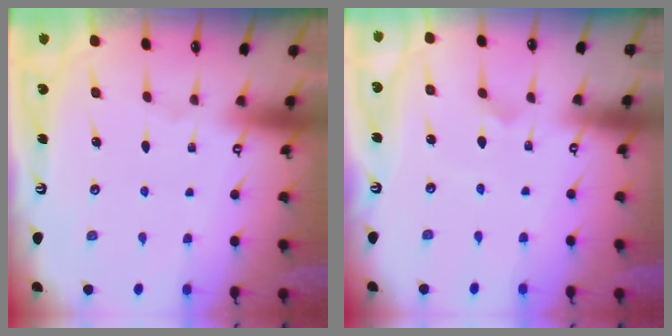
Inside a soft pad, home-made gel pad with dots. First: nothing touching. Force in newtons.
{"total": 1.7, "press": 1.6, "slide": 0.5}